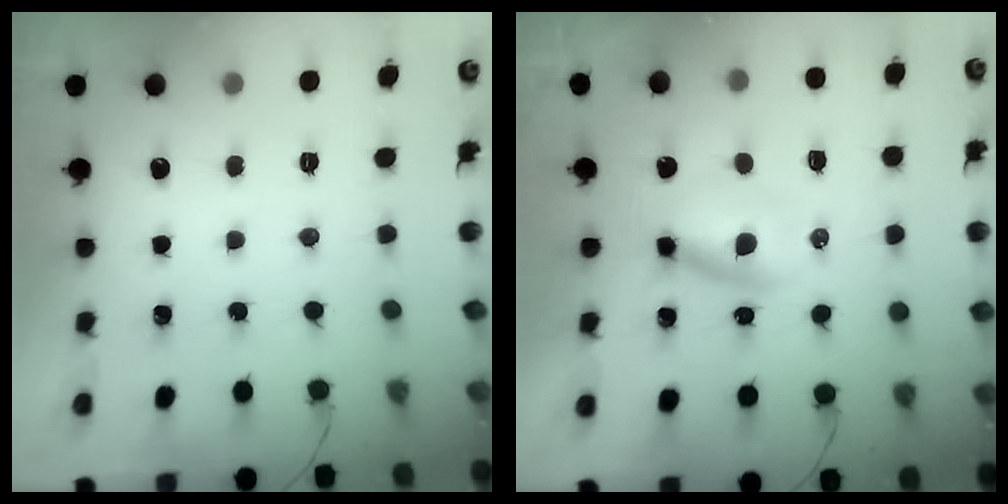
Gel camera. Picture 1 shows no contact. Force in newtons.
{"total": 5.5, "press": 5.4, "slide": 0.6}